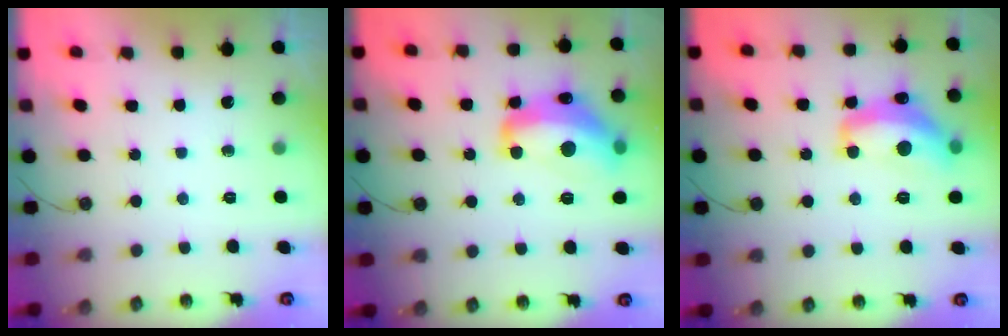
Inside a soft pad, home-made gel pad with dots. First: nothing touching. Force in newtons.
{"total": 12.7, "press": 12.7, "slide": 0.9}
{"total": 9.6, "press": 9.6, "slide": 0.7}